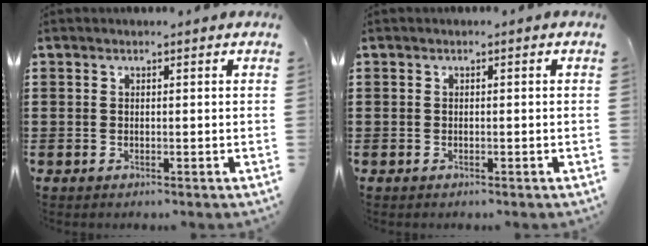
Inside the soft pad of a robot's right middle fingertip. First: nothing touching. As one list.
[{"total": 0.0}]